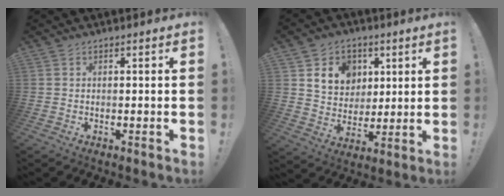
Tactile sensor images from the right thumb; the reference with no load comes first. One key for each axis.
{"total": 12.1, "fx": 5.3, "fy": 10.0, "fz": 4.4, "tx": -0.062, "ty": -0.024, "tz": 0.107}